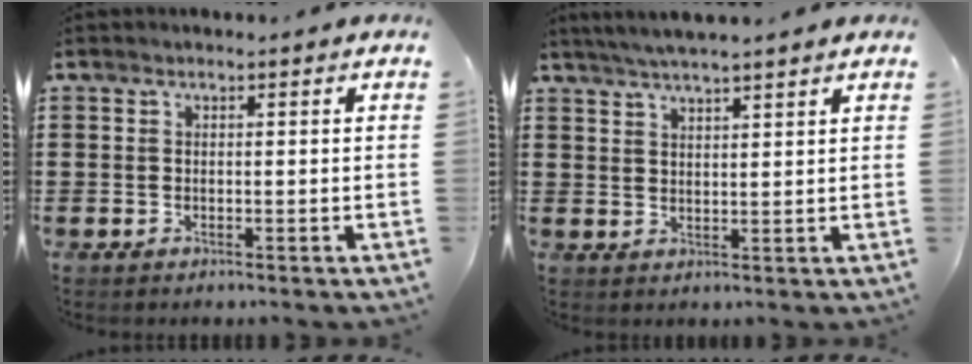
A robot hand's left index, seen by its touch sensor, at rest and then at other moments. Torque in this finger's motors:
{"motor_torque": [0.54, -0.51, 0.33, 0.14]}